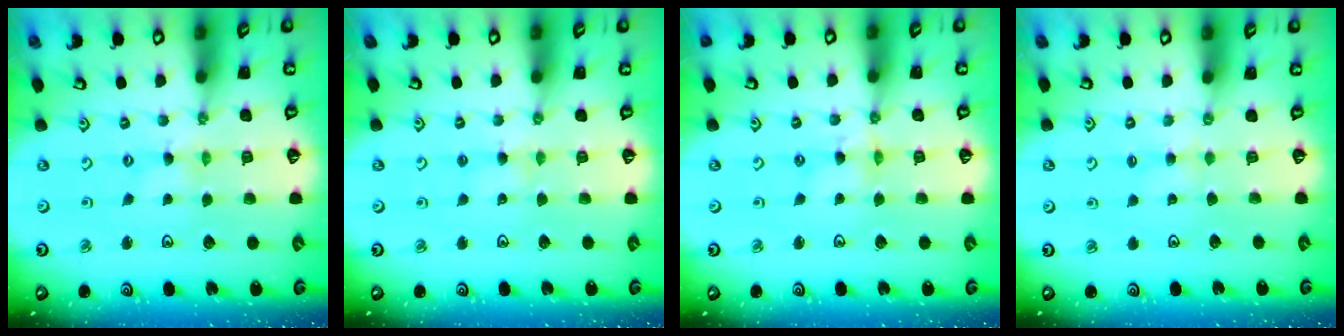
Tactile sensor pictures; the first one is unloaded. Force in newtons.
{"total": 2.4, "press": 2.4, "slide": 0.3}
{"total": 3.3, "press": 3.3, "slide": 0.4}
{"total": 1.6, "press": 1.5, "slide": 0.4}